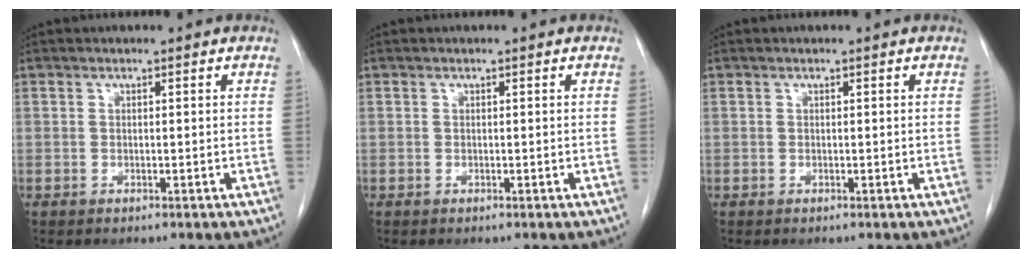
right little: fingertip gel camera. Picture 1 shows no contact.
{"total": 0.0}
{"total": 0.0}